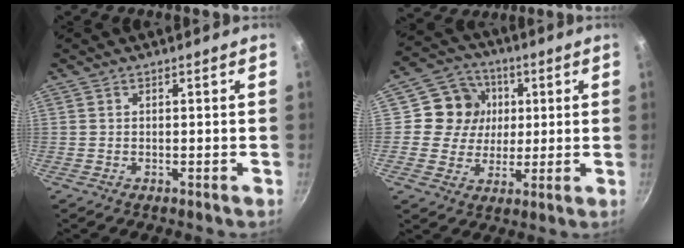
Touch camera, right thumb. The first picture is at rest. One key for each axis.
{"total": 10.4, "fx": 2.0, "fy": 9.7, "fz": 3.2, "tx": -0.019, "ty": 0.003, "tz": 0.021}